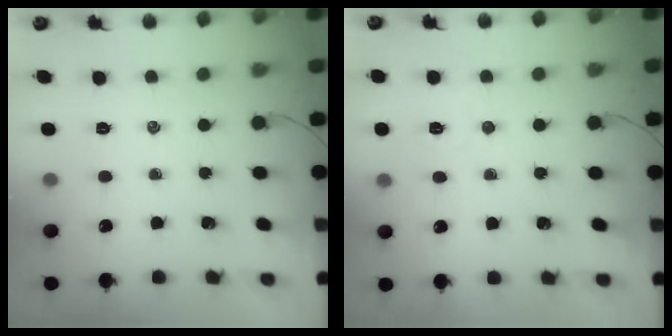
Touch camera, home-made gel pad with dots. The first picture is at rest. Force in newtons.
{"total": 3.0, "press": 2.9, "slide": 0.9}